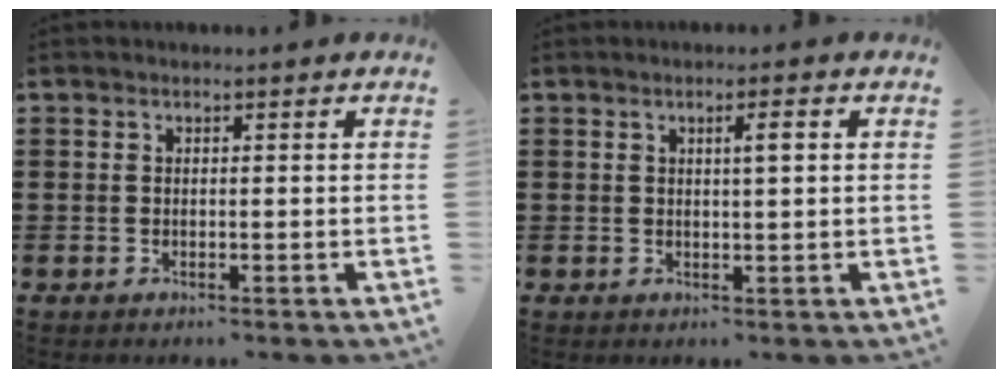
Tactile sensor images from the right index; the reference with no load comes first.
{"total": 2.2, "force": [0.5, 0.2, 2.1], "torque": [-0.033, 0.000, 0.004]}